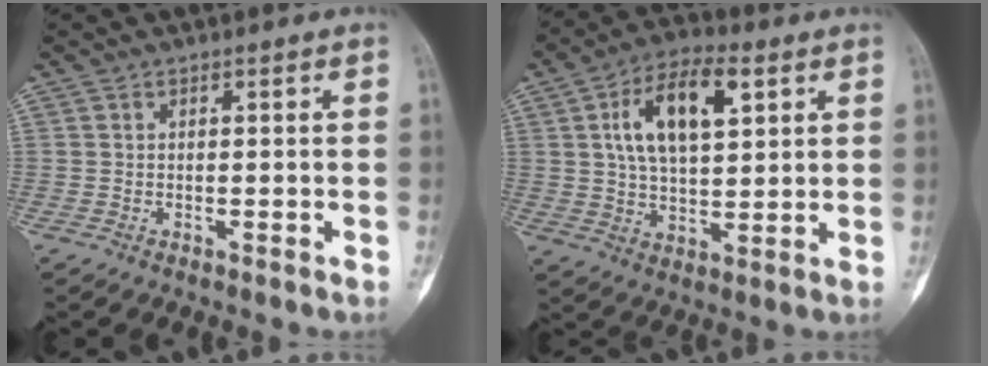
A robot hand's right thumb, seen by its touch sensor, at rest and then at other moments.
{"total": 14.1, "force": [4.8, 6.9, 11.3], "torque": [-0.186, 0.001, 0.082]}